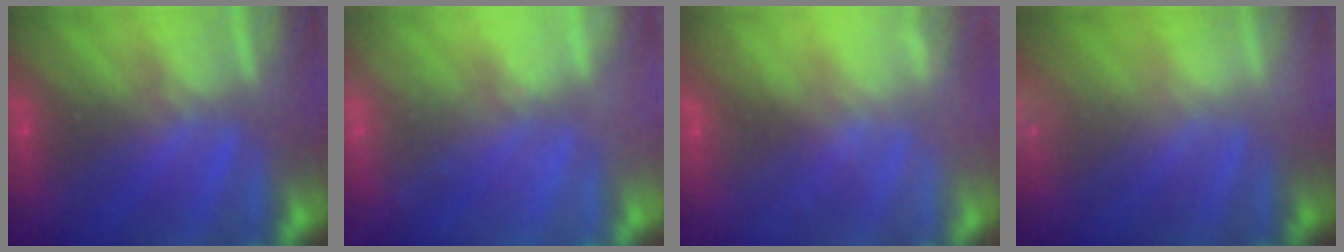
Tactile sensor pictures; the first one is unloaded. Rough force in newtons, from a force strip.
{"total": 2.4}
{"total": 2.3}
{"total": 2.1}